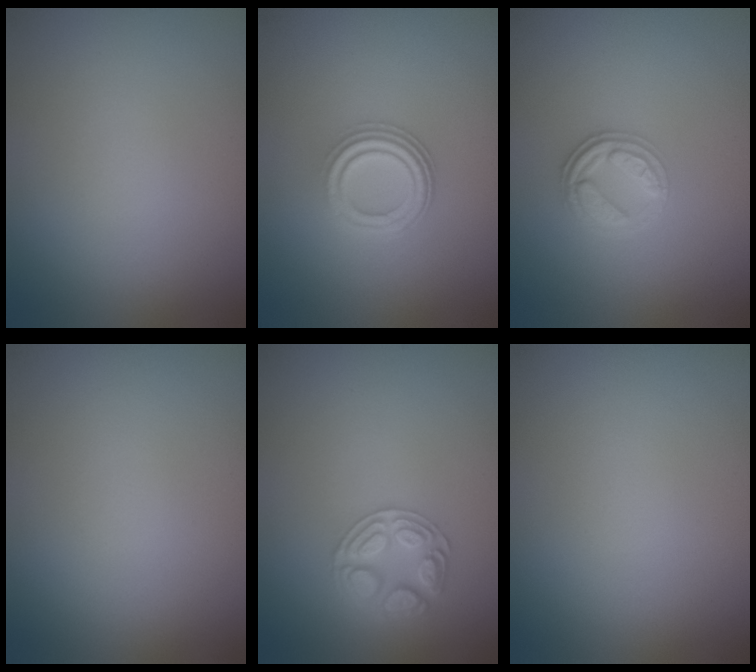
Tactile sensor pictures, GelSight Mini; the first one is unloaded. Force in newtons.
{"total": 4.2, "press": 3.1, "slide": 2.7}
{"total": 2.6, "press": 2.6, "slide": 0.6}
{"total": 0.0}
{"total": 3.0, "press": 3.0, "slide": 0.5}
{"total": 0.0}